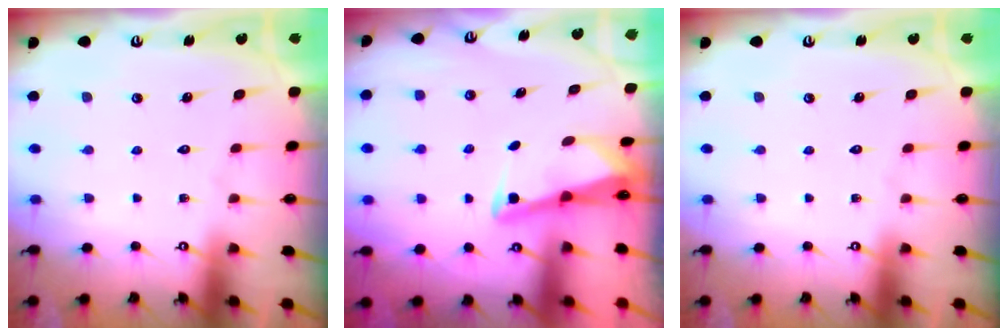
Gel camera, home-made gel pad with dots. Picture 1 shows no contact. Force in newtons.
{"total": 2.9, "press": 2.9, "slide": 0.3}
{"total": 0.0}